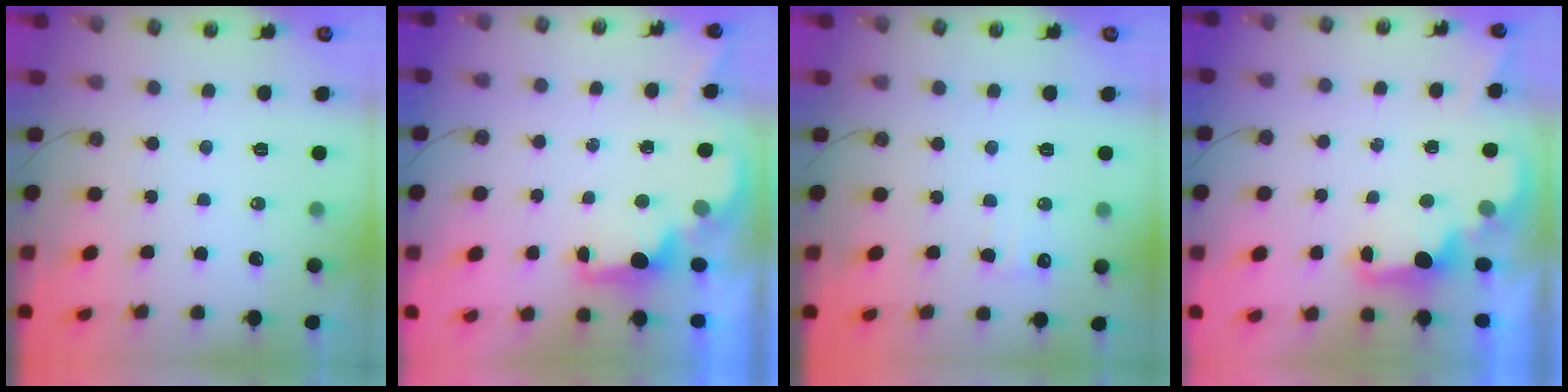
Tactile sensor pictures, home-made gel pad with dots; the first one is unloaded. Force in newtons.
{"total": 1.8, "press": 1.7, "slide": 0.6}
{"total": 6.0, "press": 5.9, "slide": 1.3}
{"total": 2.4, "press": 2.3, "slide": 0.8}